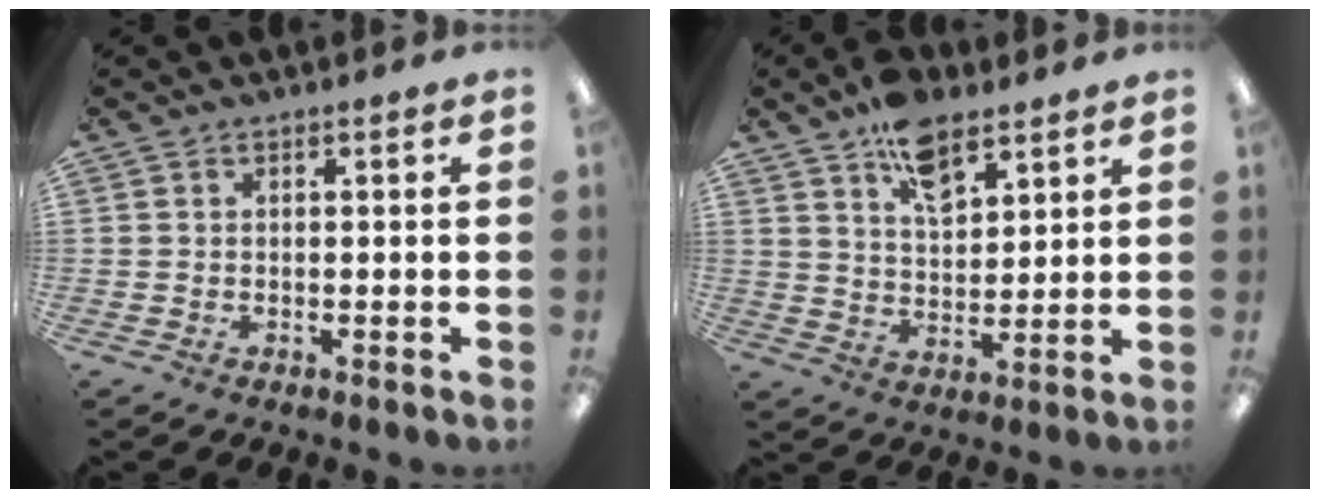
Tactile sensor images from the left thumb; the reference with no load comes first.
{"total": 10.5, "force": [7.0, 5.2, 5.8], "torque": [-0.084, -0.035, 0.124]}